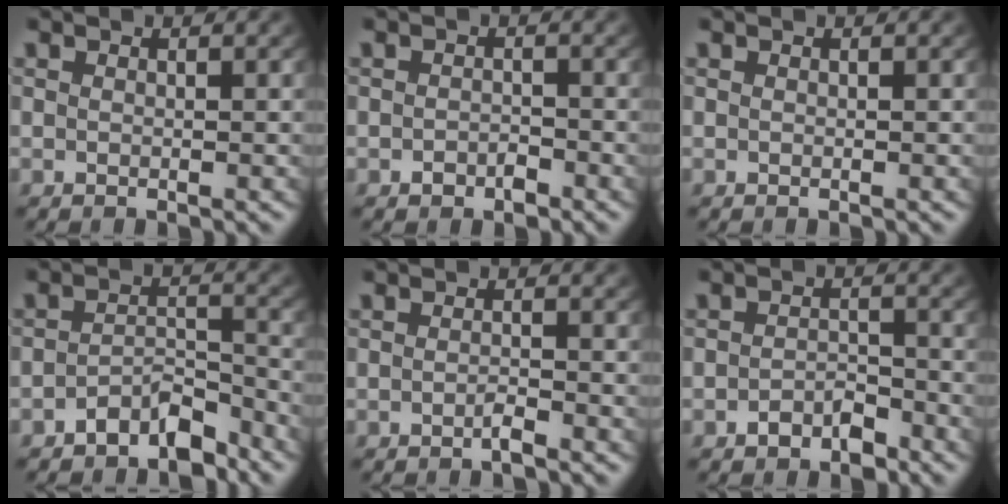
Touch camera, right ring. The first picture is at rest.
{"total": 1.2, "force": [-1.0, 0.5, 0.4], "torque": [-0.007, -0.007, -0.012]}
{"total": 0.0}
{"total": 4.7, "force": [-3.9, 1.9, 1.9], "torque": [-0.018, -0.006, -0.065]}
{"total": 1.0, "force": [-0.9, 0.0, 0.4], "torque": [-0.010, -0.003, -0.017]}
{"total": 2.5, "force": [-2.0, 1.1, 1.0], "torque": [-0.011, -0.006, -0.031]}